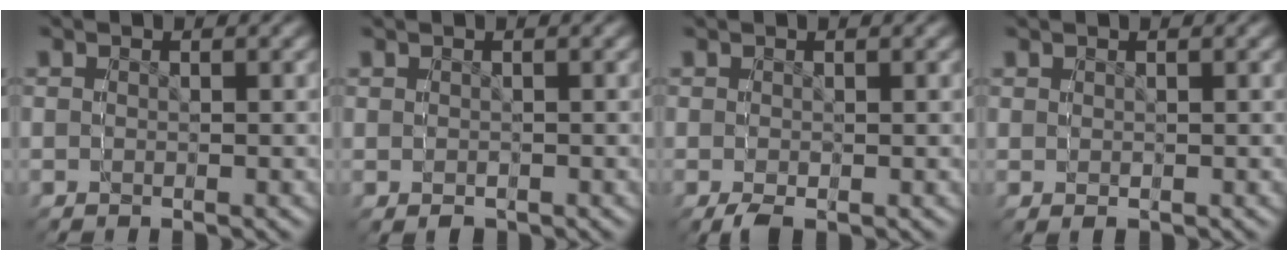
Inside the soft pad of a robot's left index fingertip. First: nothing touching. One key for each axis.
{"total": 1.5, "fx": 0.2, "fy": 1.5, "fz": 0.0, "tx": -0.004, "ty": -0.010, "tz": 0.009}
{"total": 0.7, "fx": 0.1, "fy": 0.6, "fz": 0.3, "tx": -0.003, "ty": -0.009, "tz": 0.007}
{"total": 1.4, "fx": 0.7, "fy": 1.1, "fz": 0.5, "tx": -0.005, "ty": -0.001, "tz": 0.013}